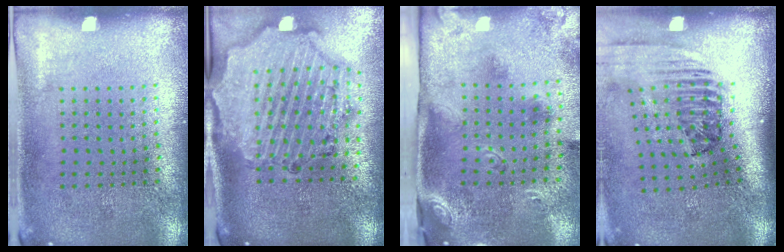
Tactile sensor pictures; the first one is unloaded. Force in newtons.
{"total": 2.7, "press": 2.4, "slide": 1.1}
{"total": 3.0, "press": 1.8, "slide": 2.3}
{"total": 2.4, "press": 1.5, "slide": 1.8}